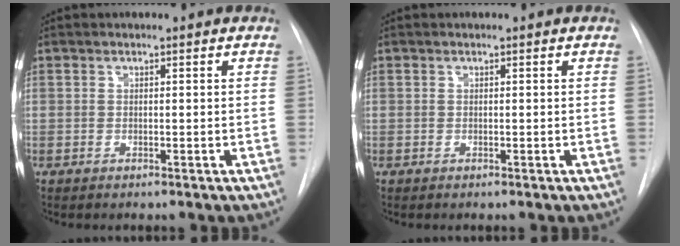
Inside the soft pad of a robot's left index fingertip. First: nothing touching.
{"total": 0.0}